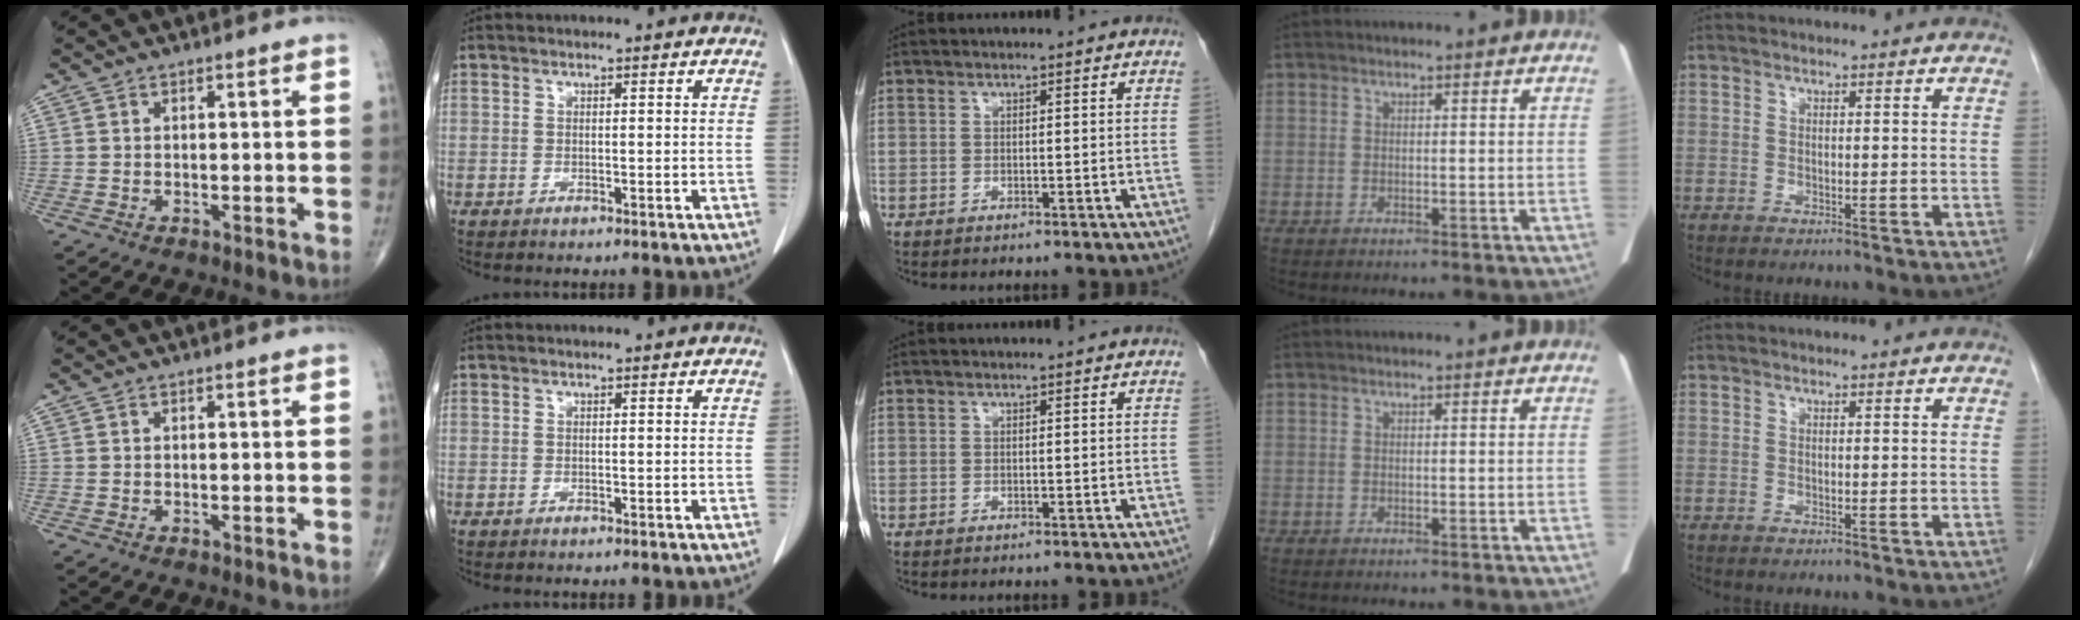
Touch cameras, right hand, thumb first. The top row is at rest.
{}